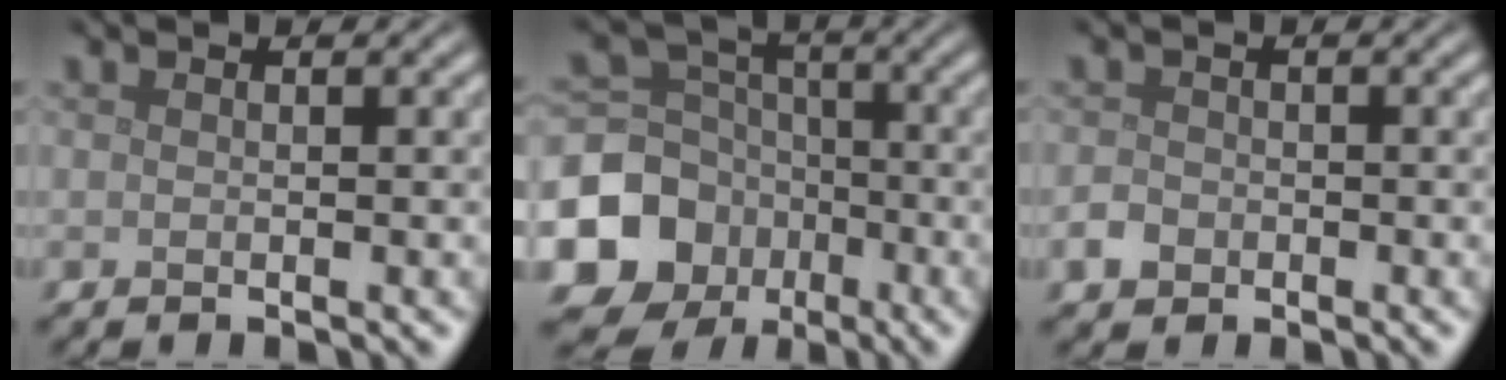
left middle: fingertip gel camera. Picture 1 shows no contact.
{"total": 10.2, "force": [-4.0, 8.8, 3.2], "torque": [-0.092, -0.021, -0.088]}
{"total": 1.6, "force": [-0.7, 1.2, 0.6], "torque": [-0.008, 0.000, -0.017]}